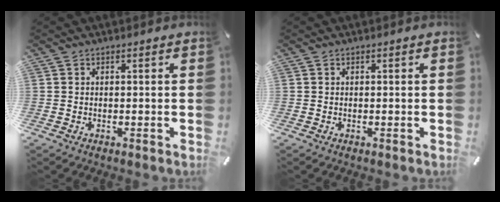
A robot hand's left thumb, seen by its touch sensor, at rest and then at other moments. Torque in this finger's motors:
{"motor_torque": [0.00, 0.00, 0.00, 0.00, 0.00]}